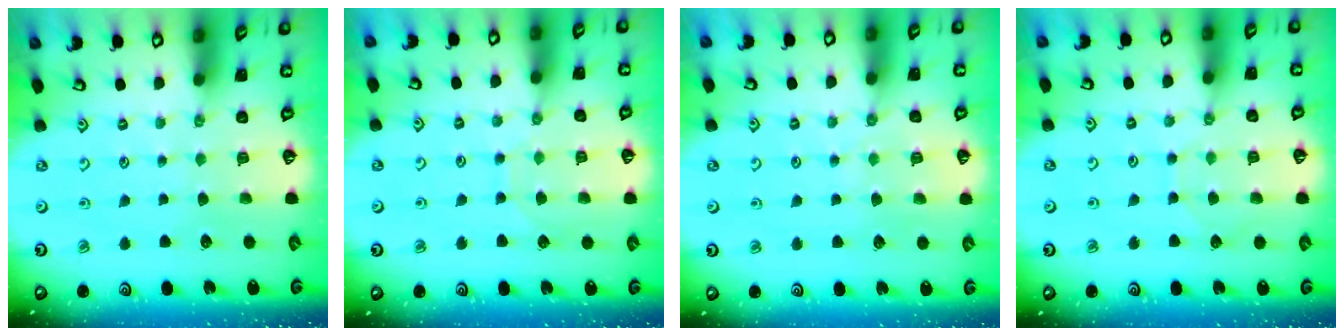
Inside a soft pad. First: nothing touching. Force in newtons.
{"total": 6.8, "press": 6.8, "slide": 0.1}
{"total": 6.5, "press": 6.5, "slide": 0.6}
{"total": 6.3, "press": 6.2, "slide": 0.6}